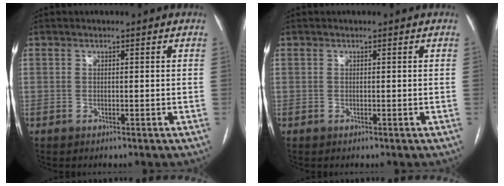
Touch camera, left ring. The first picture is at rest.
{"total": 0.0}